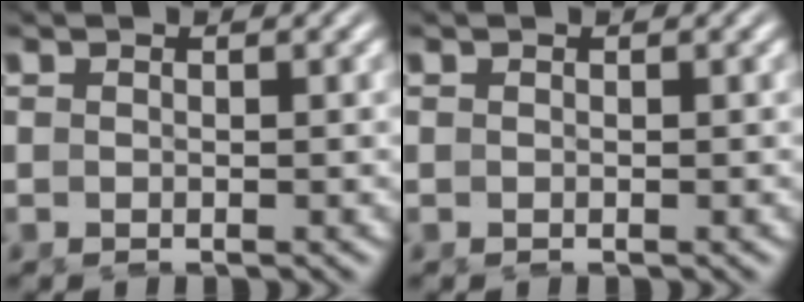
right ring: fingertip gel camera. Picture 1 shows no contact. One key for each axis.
{"total": 0.0}